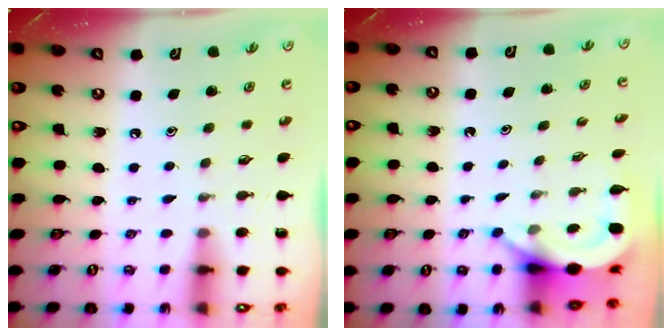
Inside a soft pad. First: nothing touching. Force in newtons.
{"total": 5.8, "press": 5.8, "slide": 0.5}